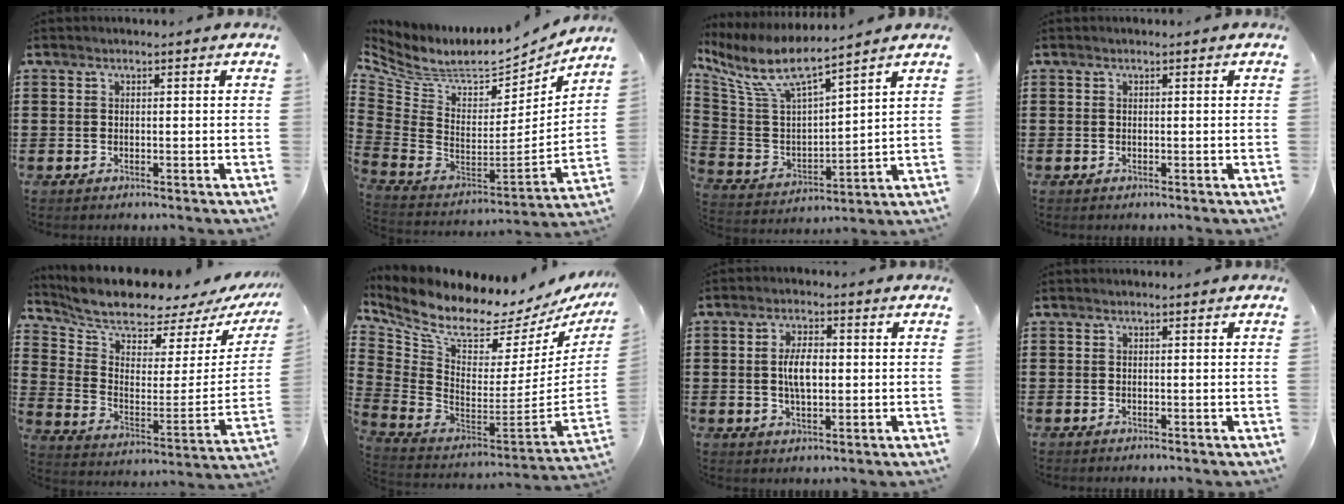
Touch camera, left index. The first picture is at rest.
{"total": 6.9, "force": [5.8, 2.3, 2.9], "torque": [-0.091, -0.058, 0.099]}
{"total": 8.8, "force": [6.6, 2.0, 5.4], "torque": [-0.134, -0.034, 0.113]}
{"total": 0.0}
{"total": 7.2, "force": [6.8, 1.0, 1.9], "torque": [-0.079, -0.066, 0.117]}
{"total": 7.3, "force": [6.0, 2.1, 3.6], "torque": [-0.101, -0.065, 0.098]}
{"total": 5.0, "force": [0.2, 2.3, 4.4], "torque": [-0.087, 0.000, -0.003]}
{"total": 0.0}